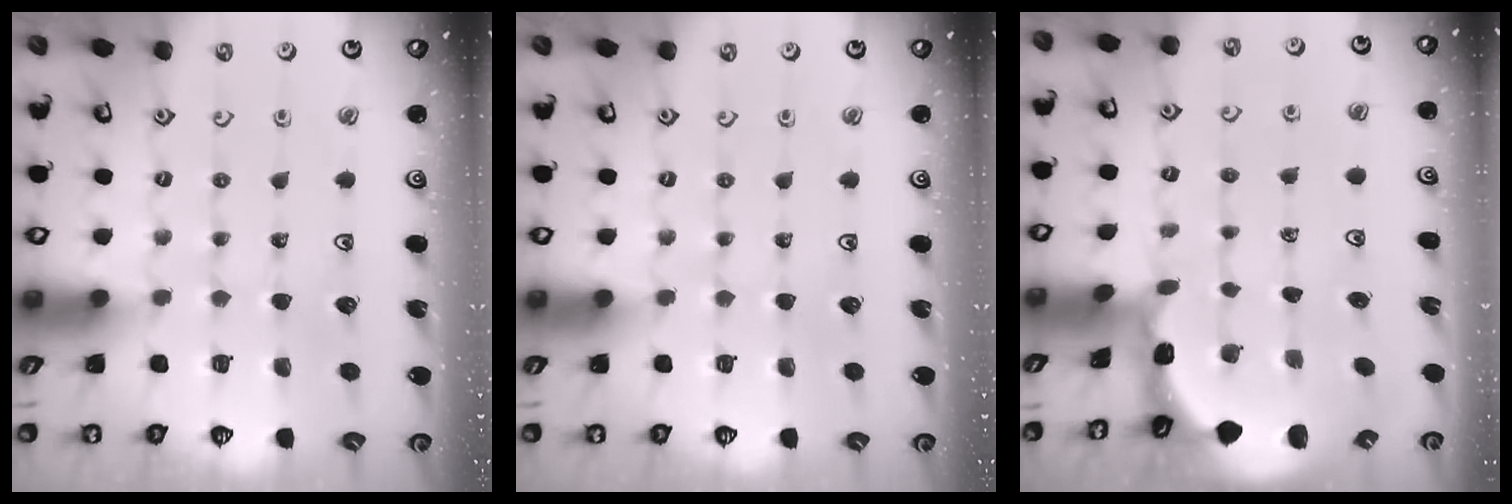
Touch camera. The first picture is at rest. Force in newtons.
{"total": 0.0}
{"total": 1.0, "press": 1.0, "slide": 0.2}